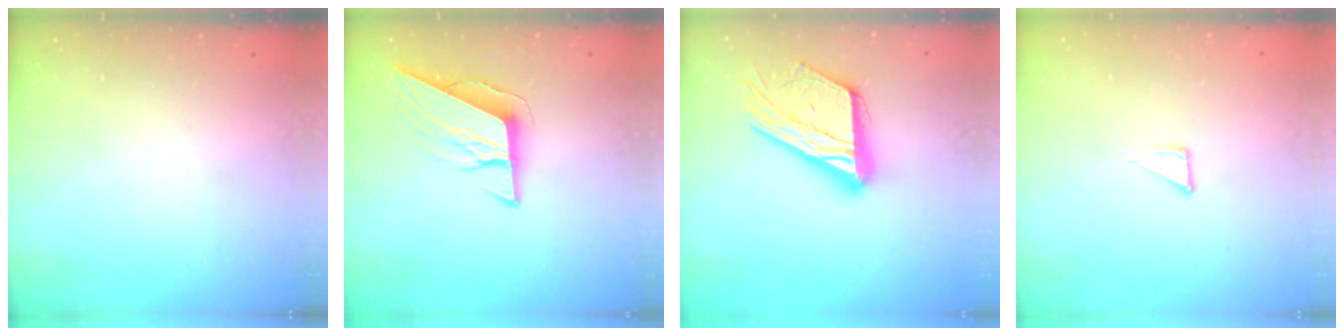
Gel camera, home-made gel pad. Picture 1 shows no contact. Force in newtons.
{"total": 9.3, "press": 9.3, "slide": 0.6}
{"total": 21.6, "press": 21.5, "slide": 1.9}
{"total": 2.1, "press": 2.1, "slide": 0.1}